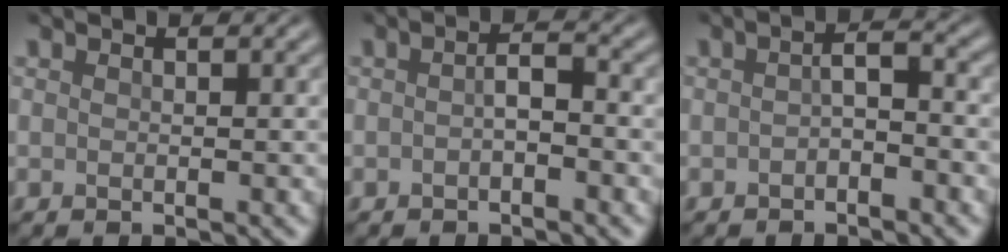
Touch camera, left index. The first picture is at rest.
{"total": 1.7, "force": [-0.6, 0.6, 1.4], "torque": [-0.027, 0.004, -0.013]}
{"total": 2.0, "force": [-0.8, 0.7, 1.6], "torque": [-0.029, 0.005, -0.019]}